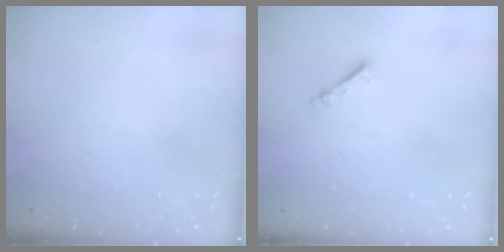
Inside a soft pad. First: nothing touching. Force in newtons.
{"total": 2.5, "press": 2.5, "slide": 0.4}